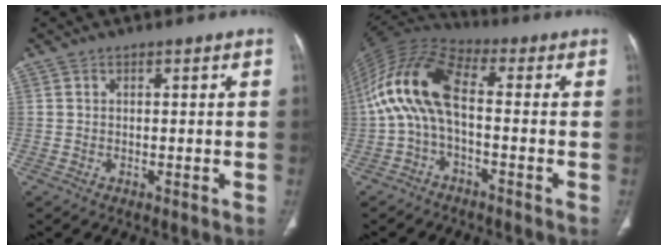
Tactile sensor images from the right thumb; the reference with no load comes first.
{"total": 13.2, "force": [-1.3, 5.7, 11.8], "torque": [-0.244, 0.046, -0.039]}